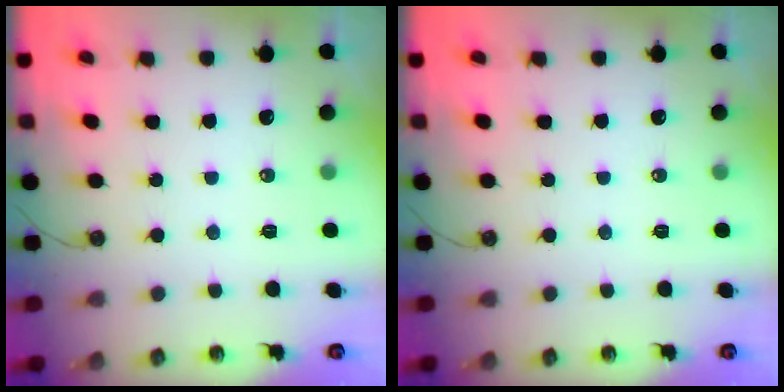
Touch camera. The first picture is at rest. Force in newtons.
{"total": 0.0}